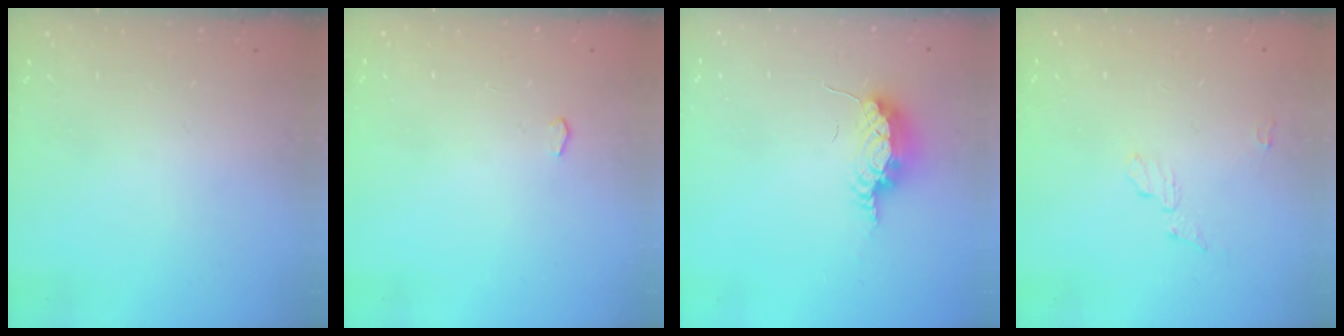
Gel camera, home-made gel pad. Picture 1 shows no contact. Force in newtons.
{"total": 2.0, "press": 1.9, "slide": 0.3}
{"total": 7.7, "press": 7.4, "slide": 1.8}
{"total": 5.9, "press": 5.9, "slide": 0.5}